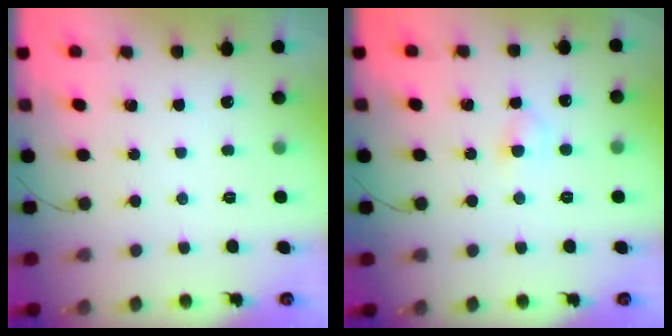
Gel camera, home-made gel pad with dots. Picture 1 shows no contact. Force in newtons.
{"total": 3.4, "press": 3.3, "slide": 1.1}